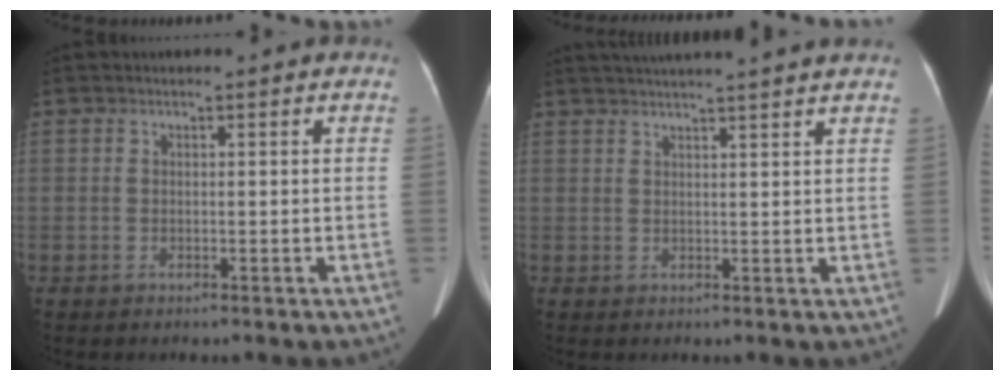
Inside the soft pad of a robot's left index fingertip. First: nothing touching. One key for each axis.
{"total": 11.1, "fx": 10.0, "fy": -0.9, "fz": 4.5, "tx": -0.074, "ty": 0.021, "tz": 0.127}